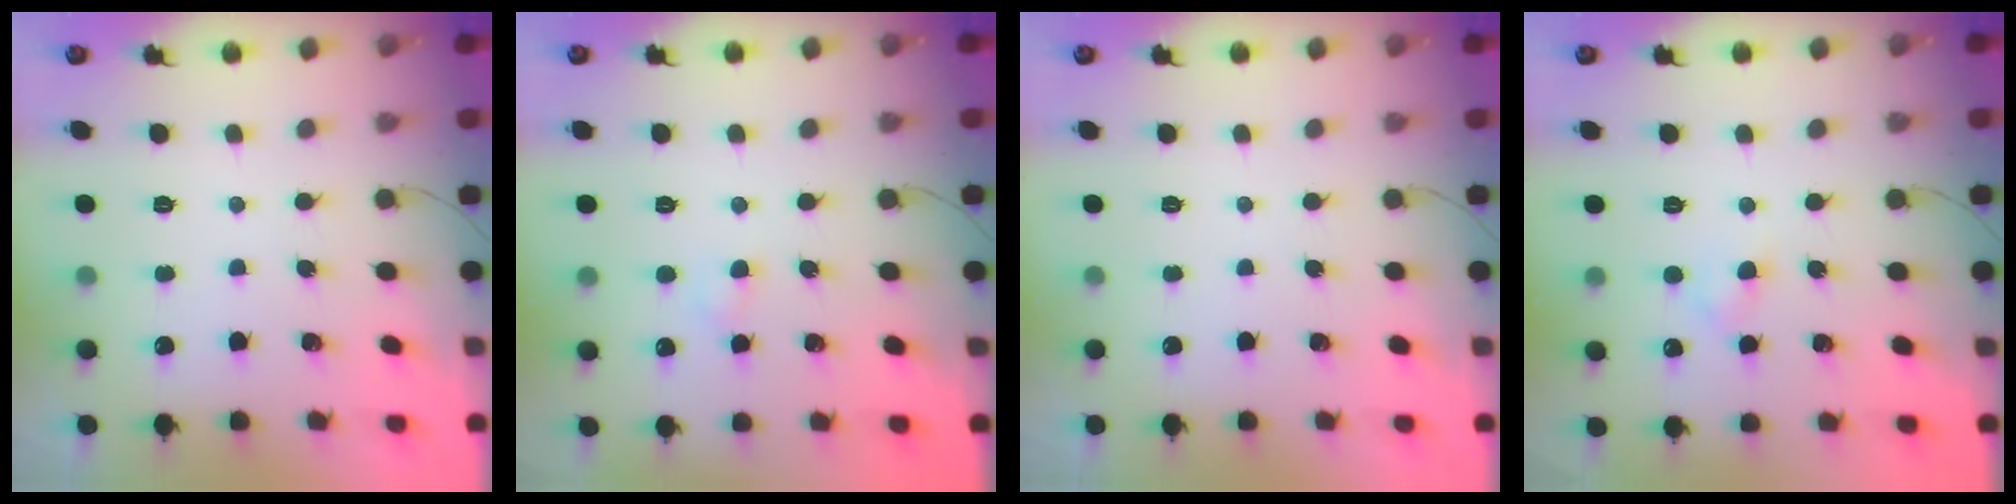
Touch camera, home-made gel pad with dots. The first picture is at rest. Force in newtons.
{"total": 2.3, "press": 2.1, "slide": 0.8}
{"total": 0.0}
{"total": 2.4, "press": 2.1, "slide": 1.2}